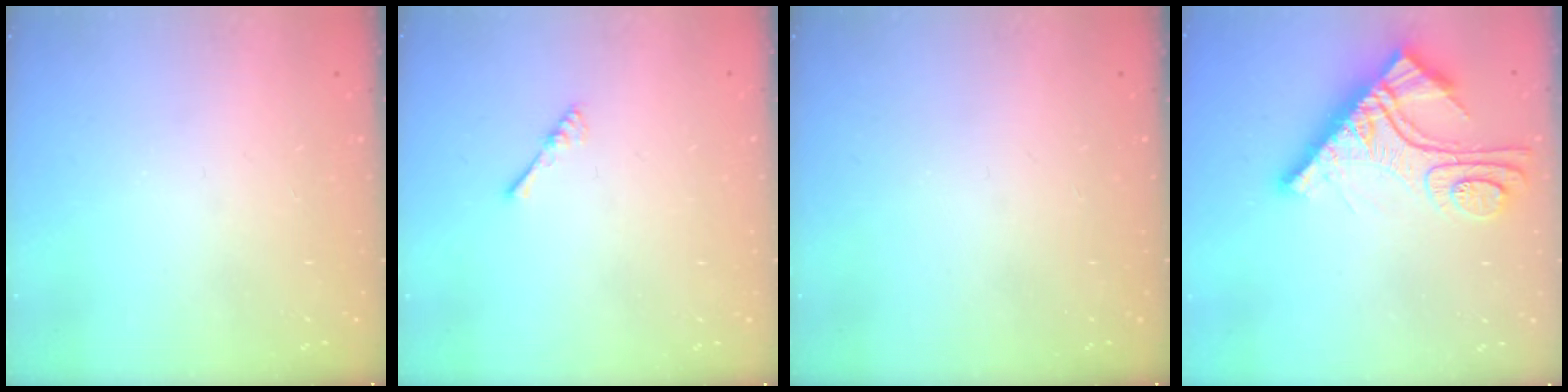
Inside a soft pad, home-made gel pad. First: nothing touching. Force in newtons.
{"total": 2.4, "press": 2.4, "slide": 0.5}
{"total": 0.0}
{"total": 13.9, "press": 13.8, "slide": 1.4}